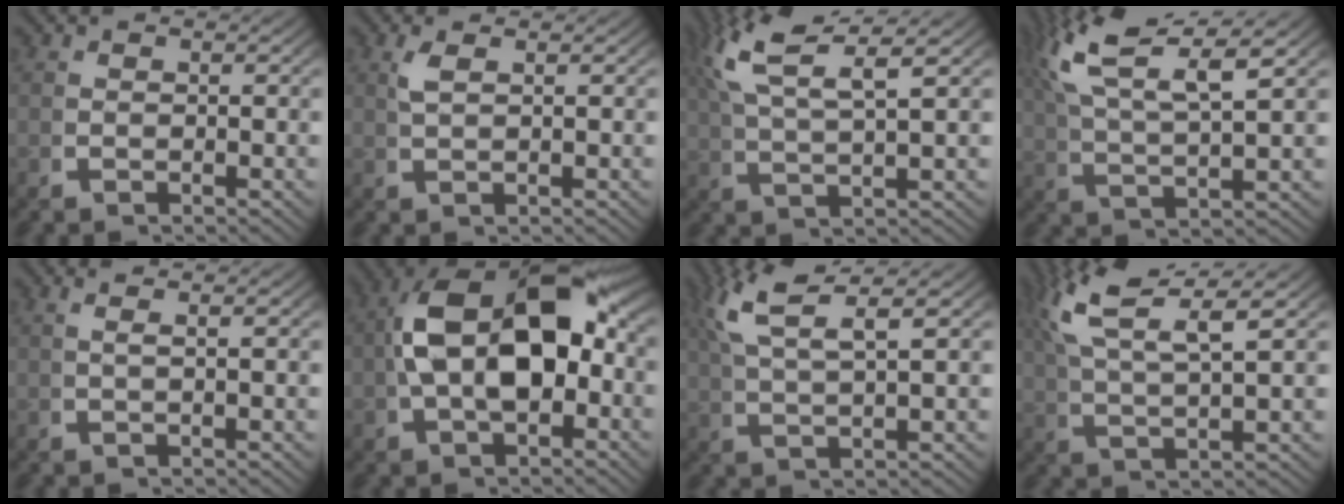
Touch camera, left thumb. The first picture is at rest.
{"total": 1.5, "force": [1.1, 0.0, 1.1], "torque": [-0.024, 0.005, 0.026]}
{"total": 7.9, "force": [4.2, 3.3, 5.8], "torque": [-0.119, 0.001, 0.073]}
{"total": 9.9, "force": [4.5, 5.2, 7.2], "torque": [-0.141, 0.000, 0.074]}
{"total": 1.3, "force": [0.7, -0.4, 1.0], "torque": [-0.021, 0.005, 0.016]}
{"total": 14.1, "force": [0.9, 8.5, 11.2], "torque": [-0.203, -0.008, 0.017]}
{"total": 6.7, "force": [4.0, 2.3, 4.8], "torque": [-0.097, 0.009, 0.070]}
{"total": 8.7, "force": [4.4, 4.0, 6.3], "torque": [-0.126, 0.000, 0.074]}